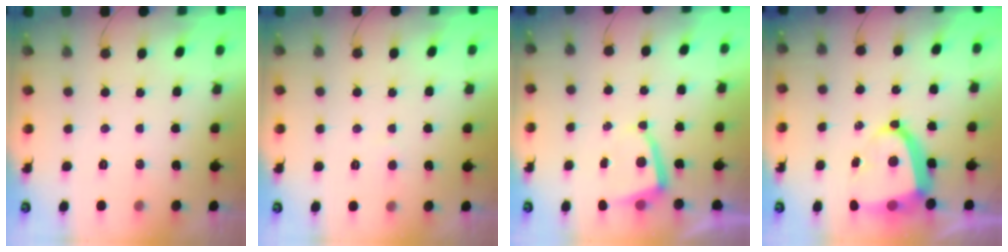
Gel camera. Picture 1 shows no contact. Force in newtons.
{"total": 2.6, "press": 2.6, "slide": 0.3}
{"total": 4.2, "press": 4.1, "slide": 0.5}
{"total": 12.8, "press": 12.7, "slide": 1.6}